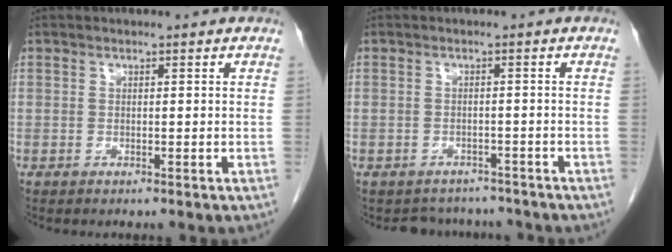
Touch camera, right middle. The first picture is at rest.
{"total": 5.2, "force": [-4.6, 2.3, -0.1], "torque": [0.006, 0.011, -0.058]}